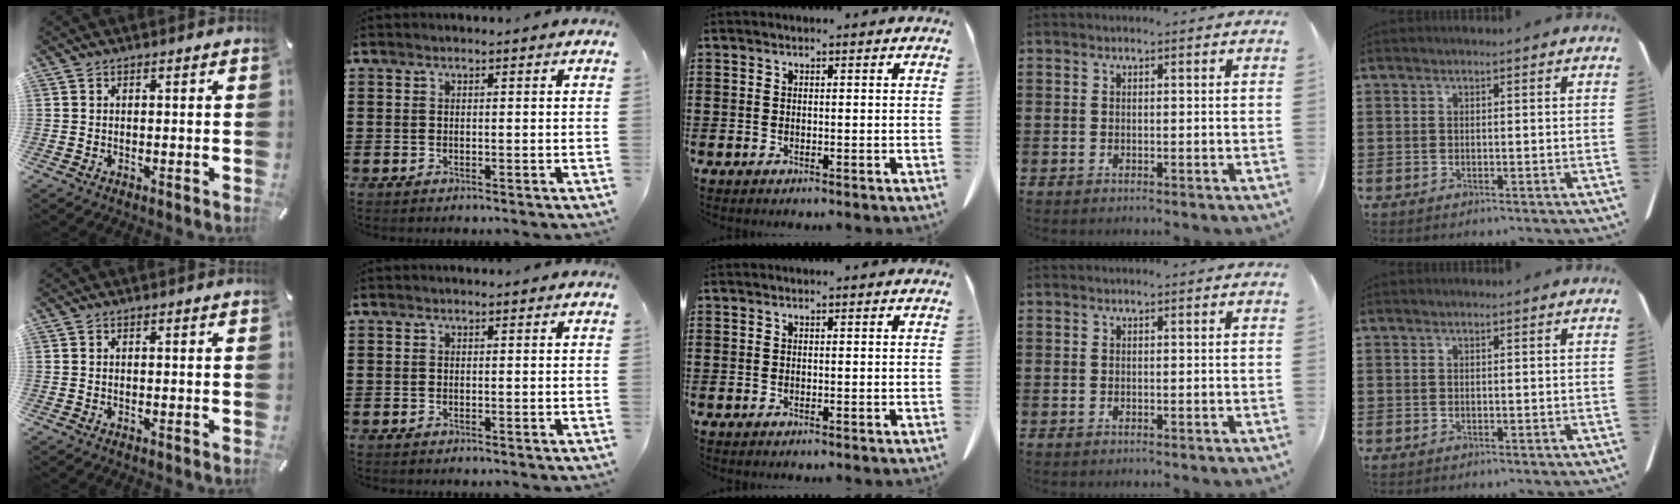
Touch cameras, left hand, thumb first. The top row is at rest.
{}